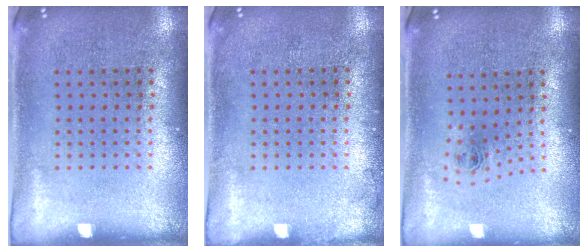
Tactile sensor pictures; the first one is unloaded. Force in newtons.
{"total": 0.6, "press": 0.5, "slide": 0.1}
{"total": 0.9, "press": 0.4, "slide": 0.8}